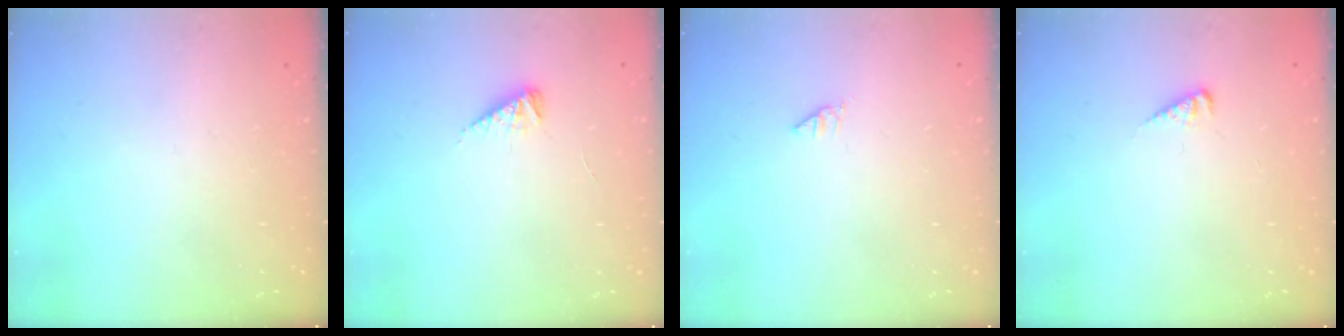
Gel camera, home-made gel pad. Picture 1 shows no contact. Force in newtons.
{"total": 3.9, "press": 3.8, "slide": 0.6}
{"total": 0.0}
{"total": 2.7, "press": 2.7, "slide": 0.3}